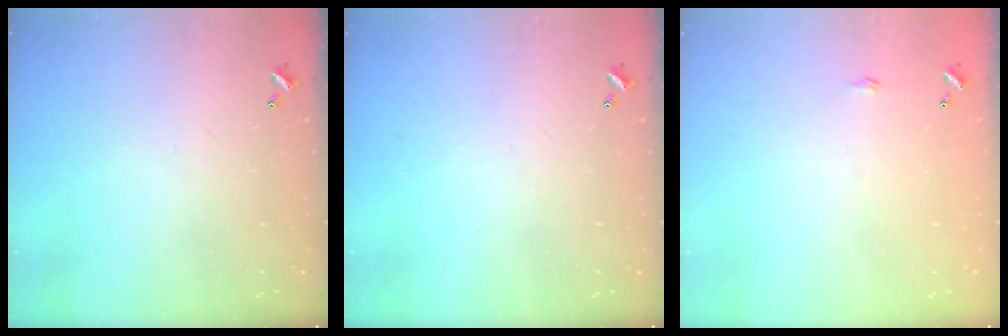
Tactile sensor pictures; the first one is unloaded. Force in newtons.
{"total": 0.0}
{"total": 0.6, "press": 0.6, "slide": 0.2}